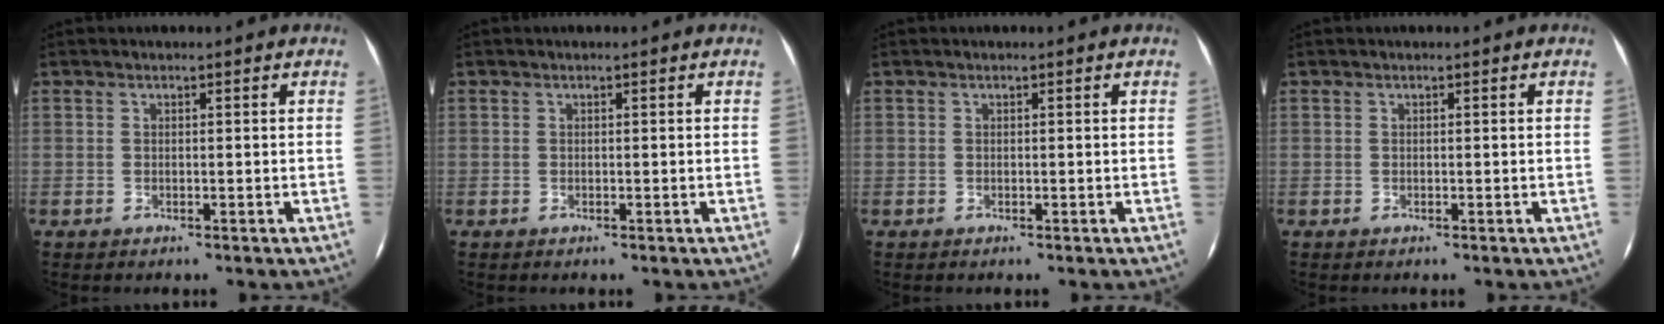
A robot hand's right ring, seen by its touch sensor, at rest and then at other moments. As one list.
[{"total": 0.0}, {"total": 0.0}, {"total": 0.0}]